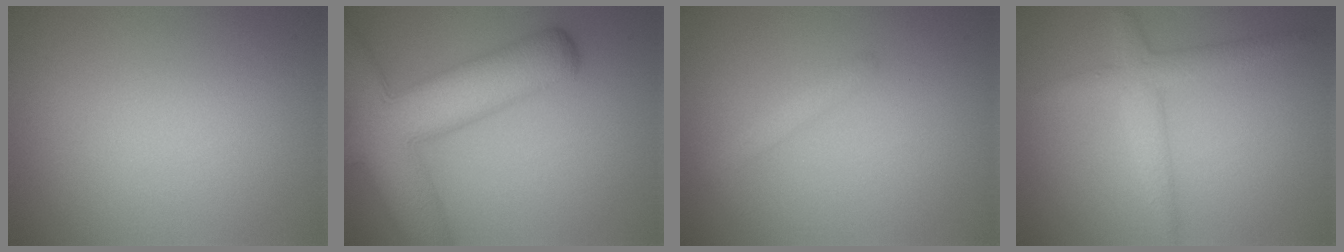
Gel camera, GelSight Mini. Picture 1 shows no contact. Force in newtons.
{"total": 10.8, "press": 10.7, "slide": 0.8}
{"total": 1.1, "press": 1.1, "slide": 0.0}
{"total": 3.0, "press": 3.0, "slide": 0.2}